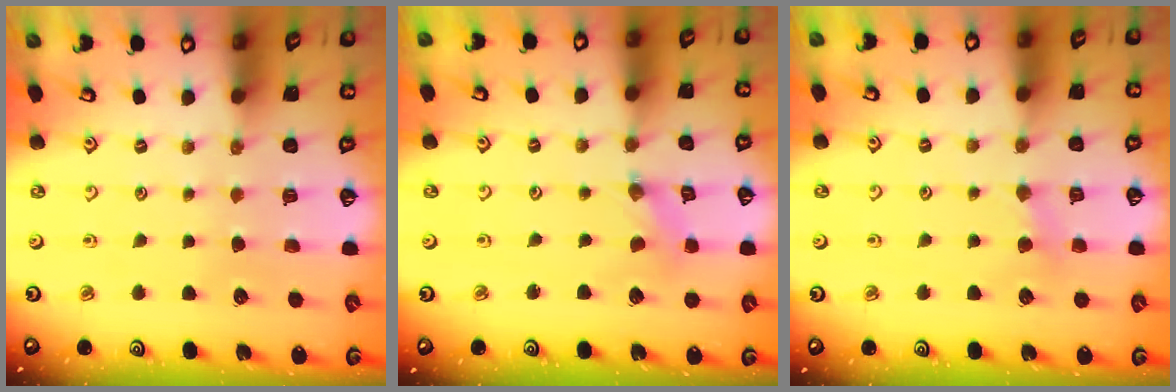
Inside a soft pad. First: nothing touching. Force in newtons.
{"total": 0.0}
{"total": 2.9, "press": 2.9, "slide": 0.4}